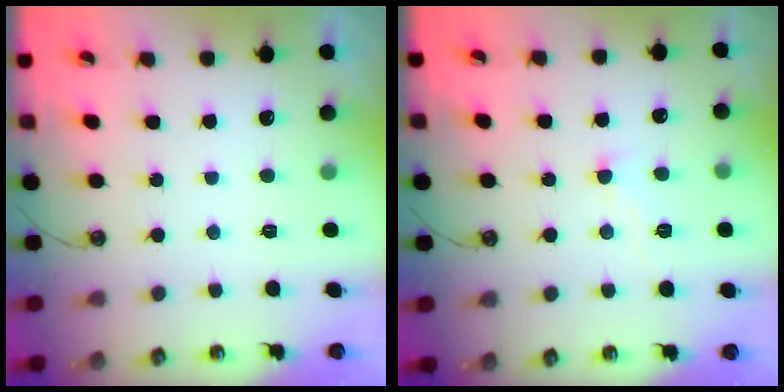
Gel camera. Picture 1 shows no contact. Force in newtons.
{"total": 0.6, "press": 0.4, "slide": 0.4}